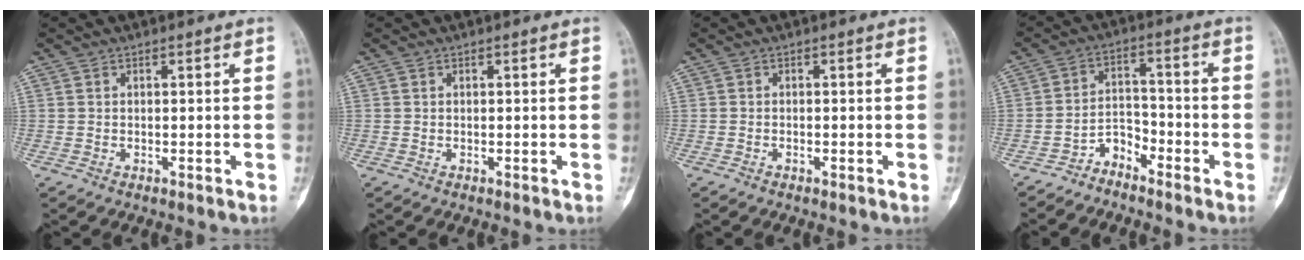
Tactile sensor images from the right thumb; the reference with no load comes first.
{"total": 0.0}
{"total": 0.0}
{"total": 4.7, "force": [-3.9, 2.4, 1.2], "torque": [-0.007, 0.046, -0.077]}